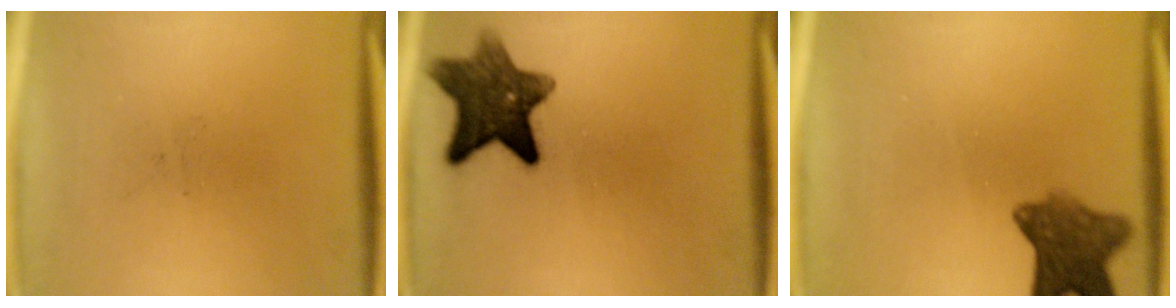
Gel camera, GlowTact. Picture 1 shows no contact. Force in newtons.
{"total": 10.1}
{"total": 7.6}